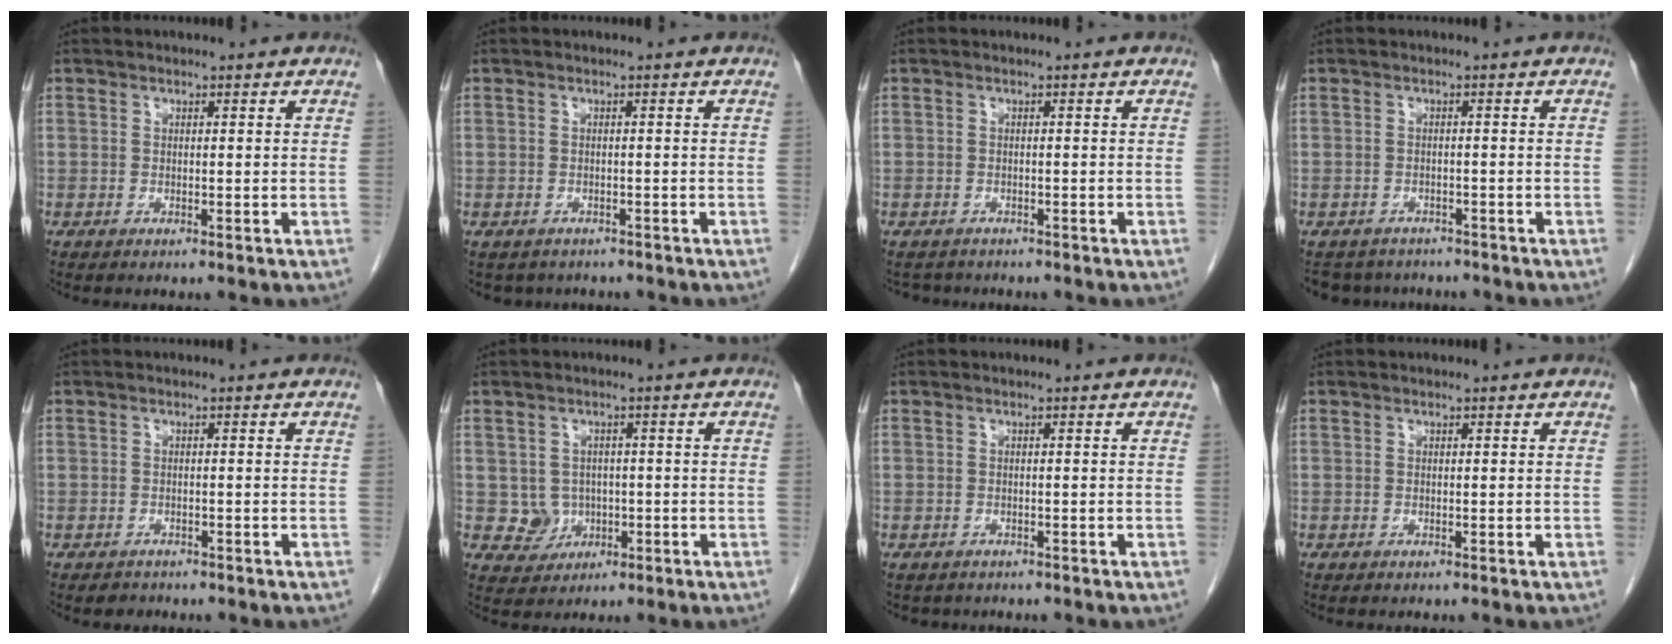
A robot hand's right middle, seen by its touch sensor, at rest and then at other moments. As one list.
[{"total": 3.8, "force": [-3.2, 2.1, 0.4], "torque": [-0.002, 0.003, -0.040]}, {"total": 2.4, "force": [-2.1, 1.1, -0.1], "torque": [-0.003, -0.002, -0.031]}, {"total": 5.8, "force": [-5.3, 2.5, 0.3], "torque": [-0.002, 0.003, -0.070]}, {"total": 1.2, "force": [-1.0, 0.8, -0.1], "torque": [-0.007, 0.002, -0.016]}, {"total": 4.0, "force": [-0.4, 3.9, 0.6], "torque": [-0.001, 0.008, 0.003]}, {"total": 2.0, "force": [-1.7, 1.1, 0.2], "torque": [-0.010, 0.000, -0.021]}, {"total": 0.0}]